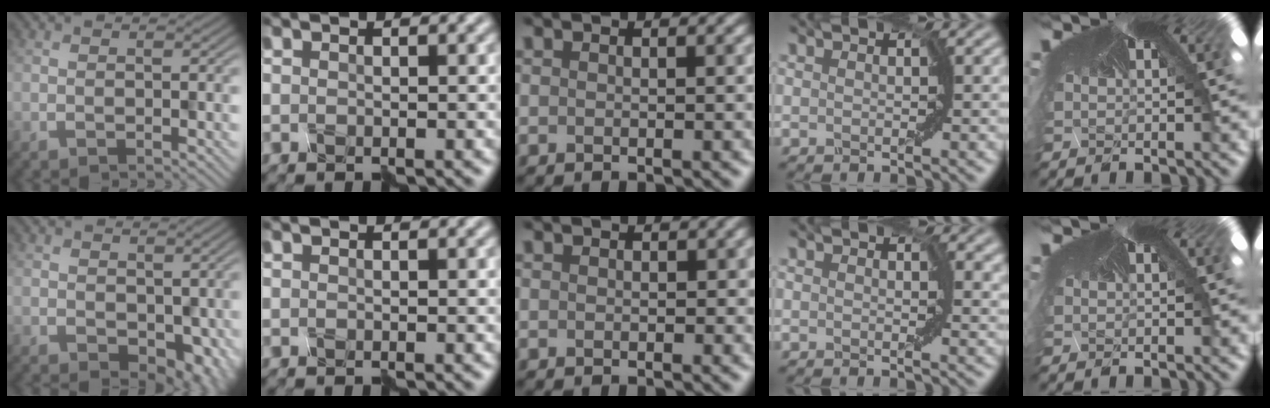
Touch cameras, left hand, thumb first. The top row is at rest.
{"thumb": {"total": 5.1, "force": [-1.1, 3.6, 3.4], "torque": [-0.055, -0.028, 0.004]}, "ring": {"total": 2.2, "force": [0.8, 1.5, 1.5], "torque": [-0.016, 0.001, 0.004]}}